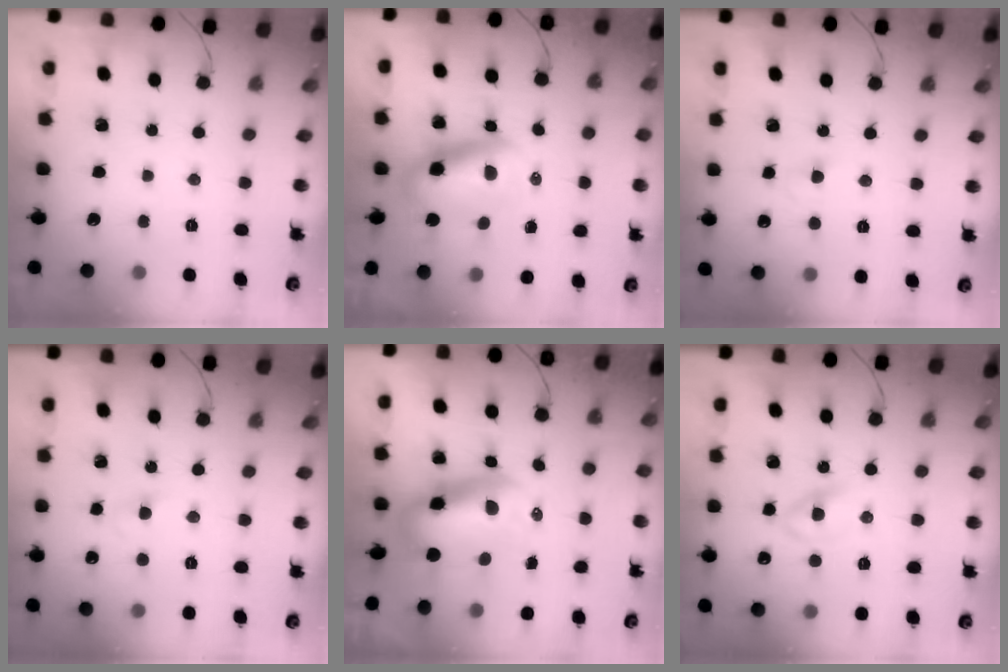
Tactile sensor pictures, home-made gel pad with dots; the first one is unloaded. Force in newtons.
{"total": 7.3, "press": 7.0, "slide": 1.8}
{"total": 2.5, "press": 2.3, "slide": 0.9}
{"total": 2.9, "press": 2.6, "slide": 1.2}
{"total": 8.9, "press": 8.6, "slide": 2.2}
{"total": 3.5, "press": 3.2, "slide": 1.3}